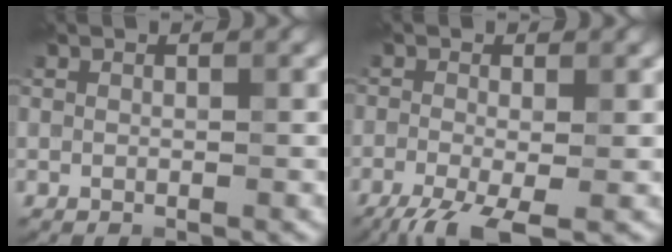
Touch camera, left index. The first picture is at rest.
{"total": 5.5, "force": [-3.1, 1.6, 4.2], "torque": [-0.083, -0.012, -0.060]}